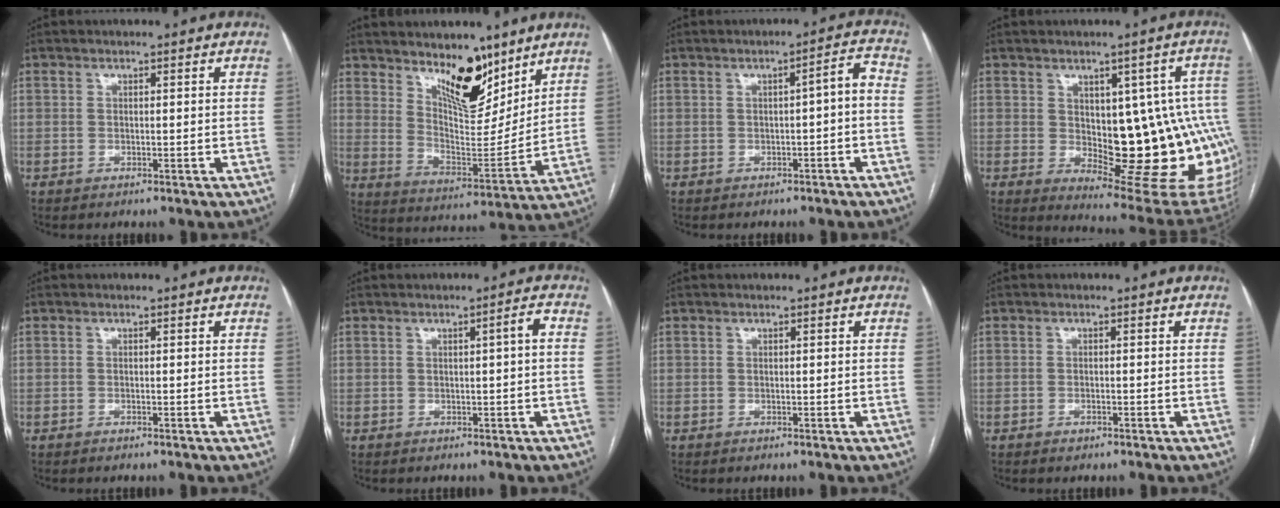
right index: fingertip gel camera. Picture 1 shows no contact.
{"total": 12.0, "force": [8.5, 4.1, 7.5], "torque": [-0.122, -0.016, 0.156]}
{"total": 3.4, "force": [-0.8, 0.6, 3.2], "torque": [-0.040, 0.017, -0.009]}
{"total": 19.5, "force": [-1.1, 7.7, 17.9], "torque": [-0.147, 0.020, 0.014]}
{"total": 0.0}
{"total": 1.8, "force": [0.1, -0.1, 1.8], "torque": [-0.025, 0.005, 0.003]}
{"total": 0.0}
{"total": 0.8, "force": [-0.6, 0.3, 0.4], "torque": [-0.010, 0.000, -0.006]}